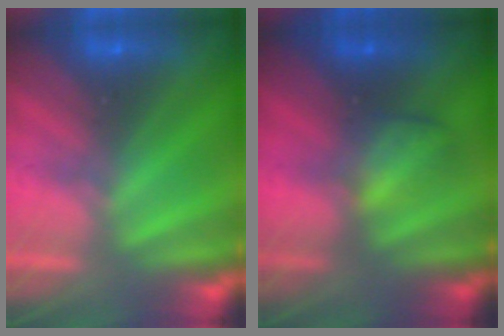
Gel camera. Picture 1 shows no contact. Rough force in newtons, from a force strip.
{"total": 2.1}